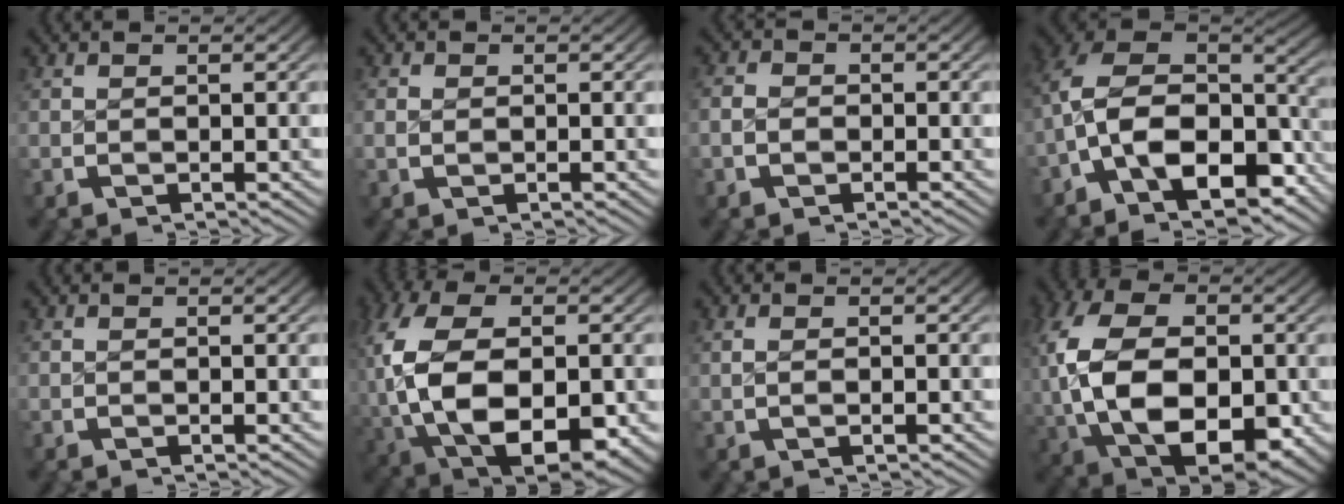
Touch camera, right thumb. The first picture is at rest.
{"total": 0.8, "force": [-0.1, 0.6, 0.5], "torque": [-0.013, -0.006, 0.001]}
{"total": 1.7, "force": [-0.7, 1.3, 0.8], "torque": [-0.016, -0.002, -0.015]}
{"total": 14.5, "force": [-2.3, 10.1, 10.2], "torque": [-0.234, -0.050, -0.025]}
{"total": 0.0}
{"total": 15.2, "force": [-2.5, 9.8, 11.4], "torque": [-0.277, -0.070, 0.003]}
{"total": 0.8, "force": [-0.1, 0.2, 0.7], "torque": [-0.017, -0.001, 0.002]}
{"total": 16.4, "force": [-1.6, 11.0, 12.1], "torque": [-0.285, -0.073, 0.016]}